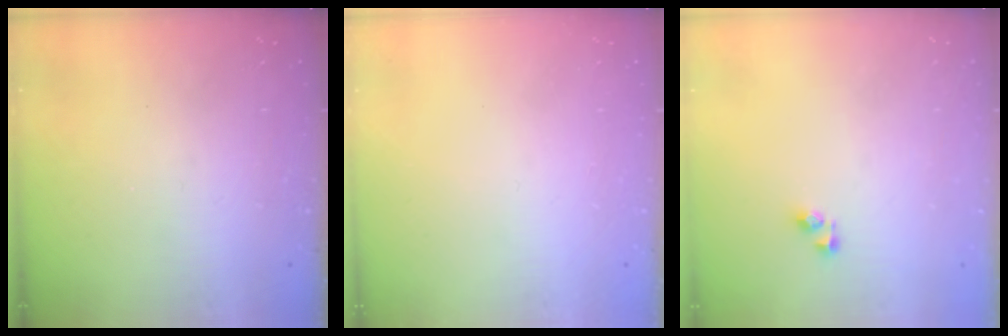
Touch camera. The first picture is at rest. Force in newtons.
{"total": 0.0}
{"total": 3.7, "press": 3.7, "slide": 0.1}